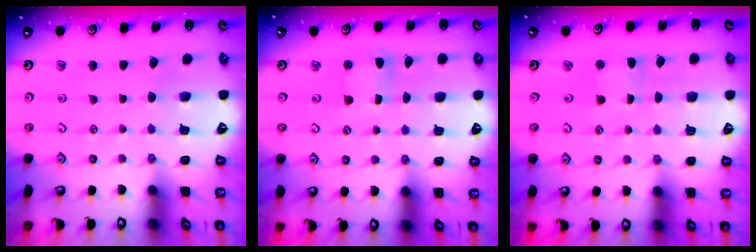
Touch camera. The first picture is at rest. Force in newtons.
{"total": 2.2, "press": 2.2, "slide": 0.4}
{"total": 1.9, "press": 1.9, "slide": 0.4}